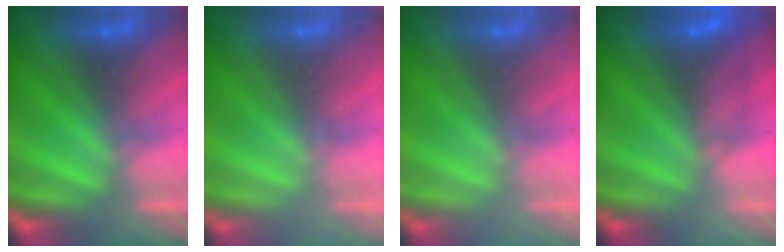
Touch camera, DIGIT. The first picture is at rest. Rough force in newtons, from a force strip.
{"total": 2.2}
{"total": 2.2}
{"total": 4.7}